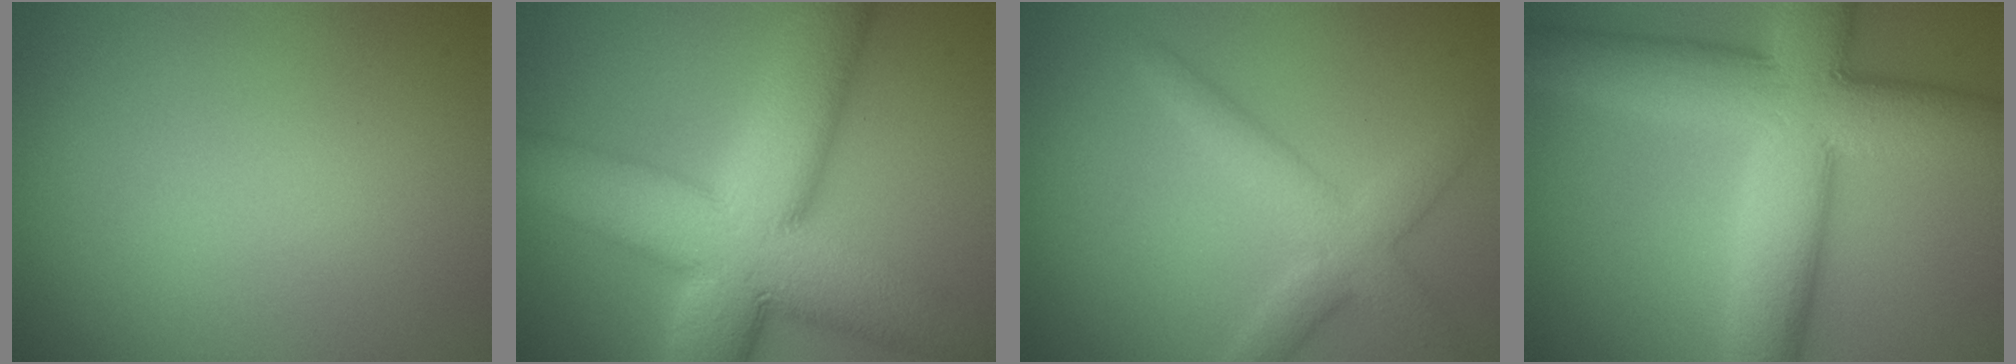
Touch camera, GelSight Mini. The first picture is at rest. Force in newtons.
{"total": 14.5, "press": 14.5, "slide": 0.7}
{"total": 3.8, "press": 3.8, "slide": 0.1}
{"total": 12.0, "press": 12.0, "slide": 0.2}